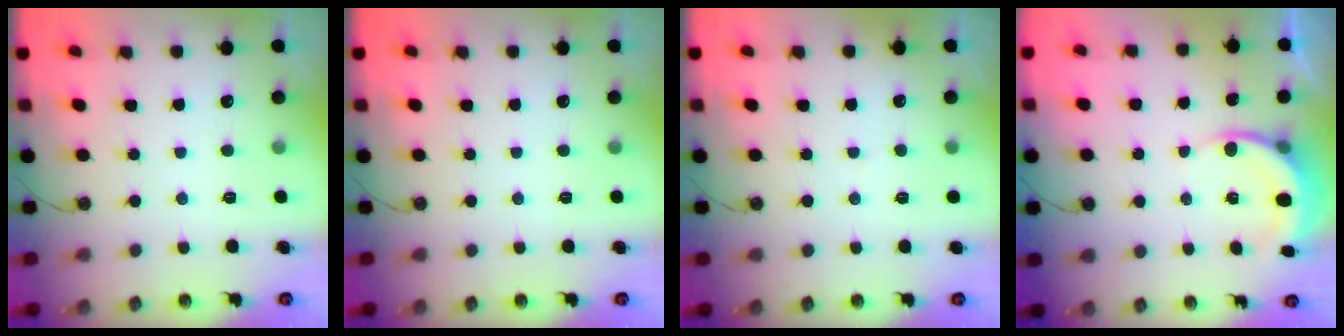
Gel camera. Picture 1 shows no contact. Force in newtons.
{"total": 0.0}
{"total": 2.0, "press": 2.0, "slide": 0.2}
{"total": 6.3, "press": 6.2, "slide": 1.0}